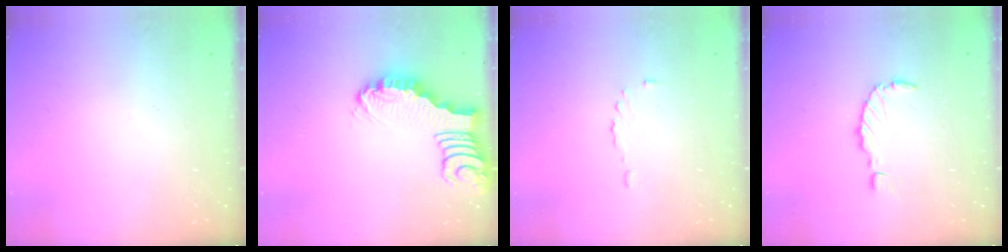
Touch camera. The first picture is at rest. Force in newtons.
{"total": 2.1, "press": 2.1, "slide": 0.2}
{"total": 3.7, "press": 3.6, "slide": 0.6}
{"total": 0.0}